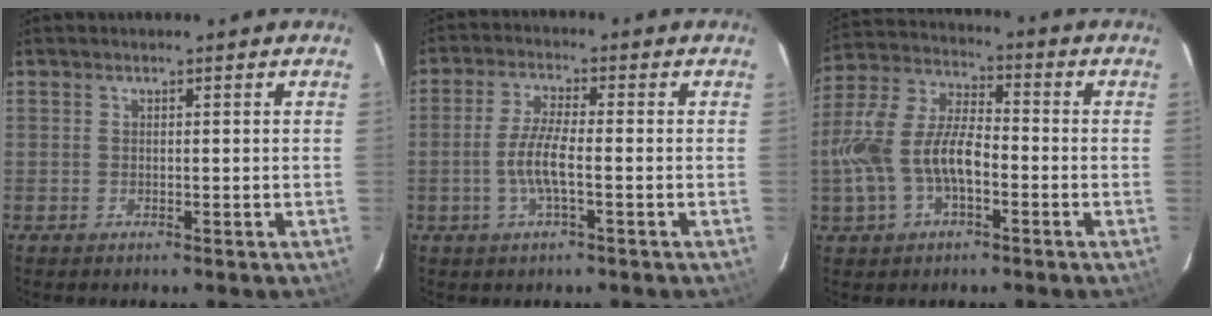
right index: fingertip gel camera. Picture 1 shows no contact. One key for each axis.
{"total": 6.2, "fx": -1.5, "fy": 1.0, "fz": 6.0, "tx": -0.123, "ty": 0.000, "tz": -0.031}
{"total": 13.8, "fx": -3.5, "fy": 7.2, "fz": 11.2, "tx": -0.240, "ty": 0.013, "tz": -0.066}